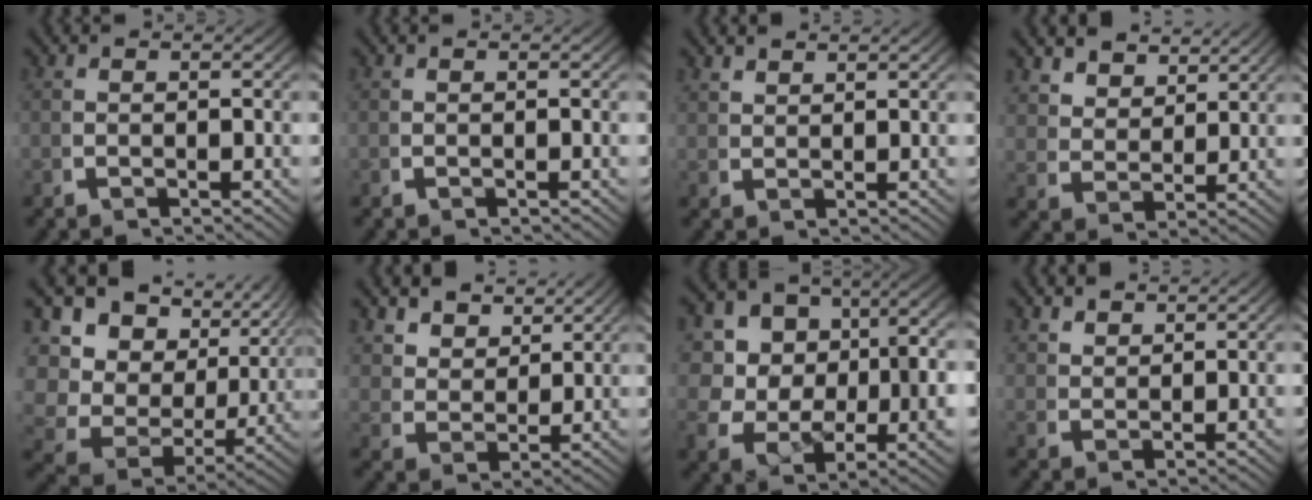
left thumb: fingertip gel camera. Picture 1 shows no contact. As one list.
[{"total": 0.0}, {"total": 2.1, "force": [2.1, -0.1, -0.1], "torque": [0.004, 0.003, 0.046]}, {"total": 4.5, "force": [3.8, 1.9, 1.6], "torque": [-0.028, -0.005, 0.073]}, {"total": 14.3, "force": [2.0, 10.6, 9.4], "torque": [-0.185, -0.009, 0.022]}, {"total": 5.1, "force": [3.8, 2.5, 2.1], "torque": [-0.041, -0.008, 0.073]}, {"total": 10.8, "force": [0.4, 8.2, 6.9], "torque": [-0.159, -0.046, 0.019]}, {"total": 3.1, "force": [3.0, 0.5, 0.4], "torque": [0.000, 0.002, 0.062]}]